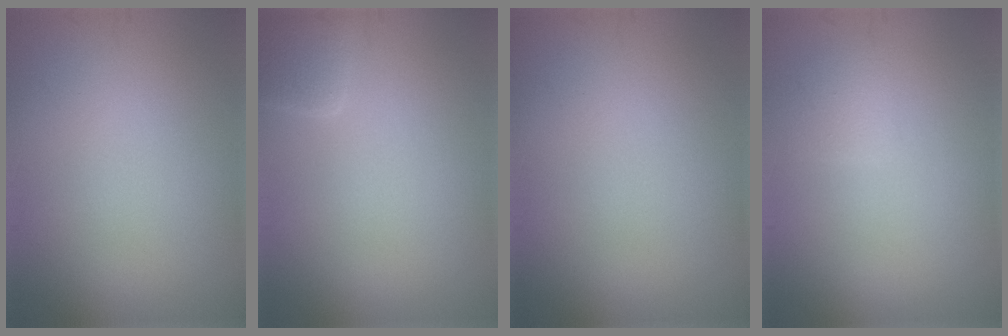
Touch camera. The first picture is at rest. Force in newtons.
{"total": 2.4, "press": 2.4, "slide": 0.1}
{"total": 0.0}
{"total": 1.4, "press": 1.4, "slide": 0.1}